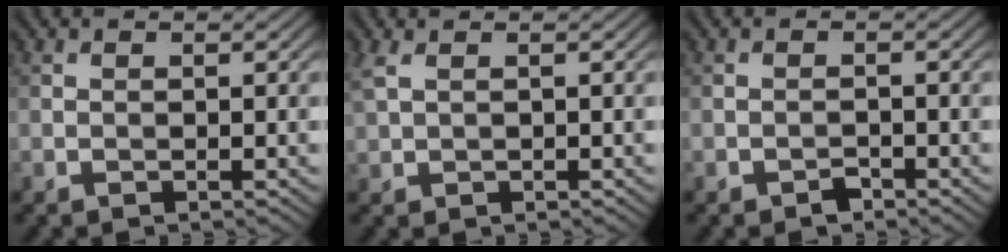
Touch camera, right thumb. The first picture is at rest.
{"total": 2.4, "force": [1.1, 1.2, 1.8], "torque": [-0.058, 0.009, 0.026]}
{"total": 1.2, "force": [-1.0, 0.5, 0.5], "torque": [-0.006, 0.000, -0.019]}